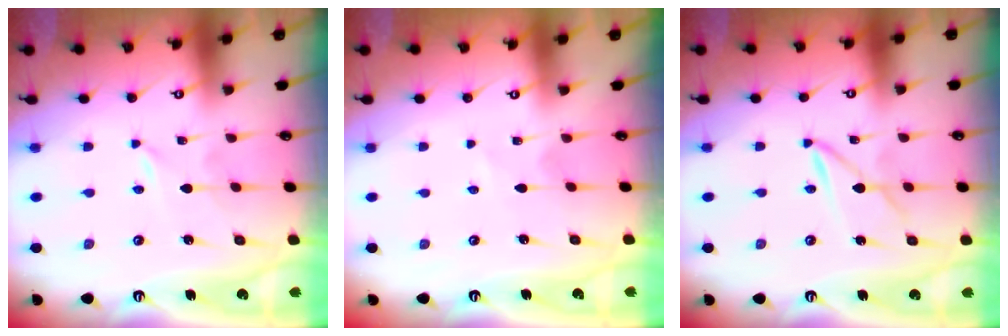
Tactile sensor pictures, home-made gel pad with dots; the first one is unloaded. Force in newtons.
{"total": 1.9, "press": 1.8, "slide": 0.3}
{"total": 2.5, "press": 2.5, "slide": 0.3}